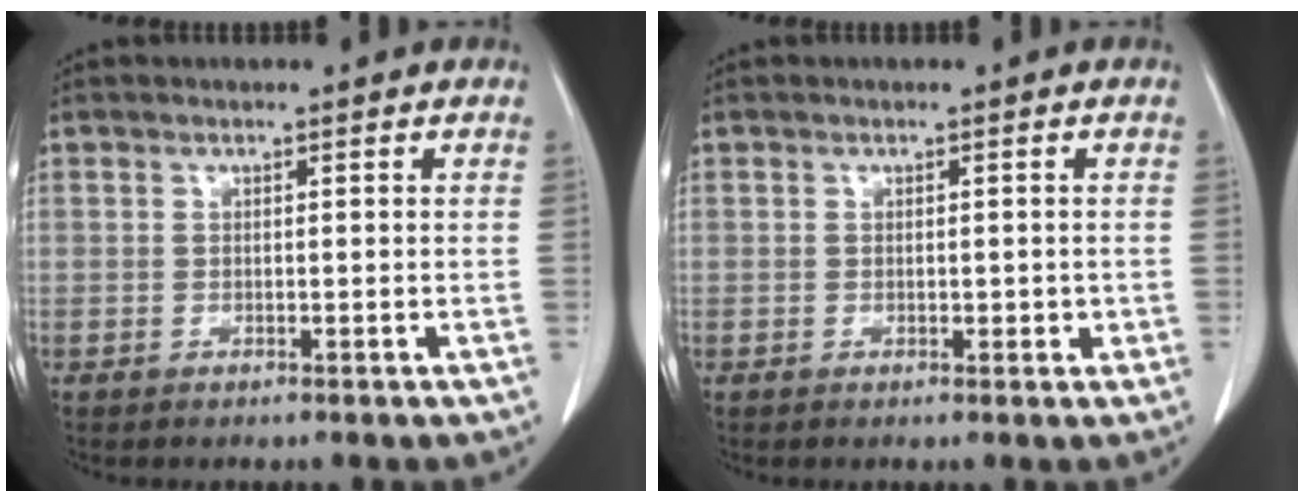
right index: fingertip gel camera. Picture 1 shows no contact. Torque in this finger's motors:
{"motor_torque": [-0.08, 0.17, 0.02, 0.02]}